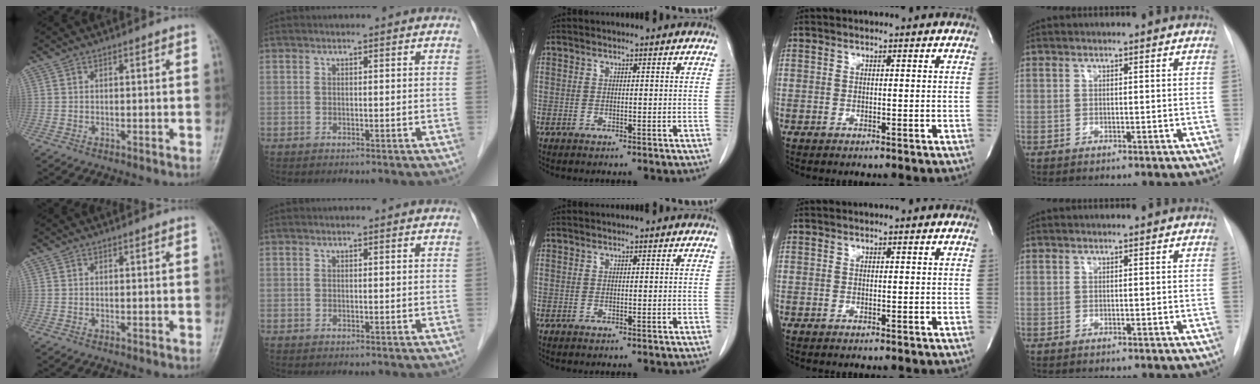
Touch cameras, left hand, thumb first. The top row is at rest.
{}